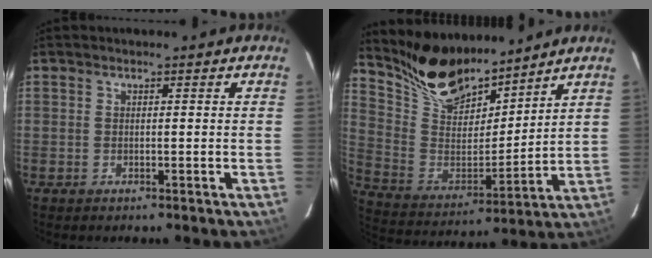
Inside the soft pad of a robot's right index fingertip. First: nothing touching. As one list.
[{"total": 15.5, "force": [13.3, 5.5, 5.8], "torque": [-0.137, 0.000, 0.260]}]